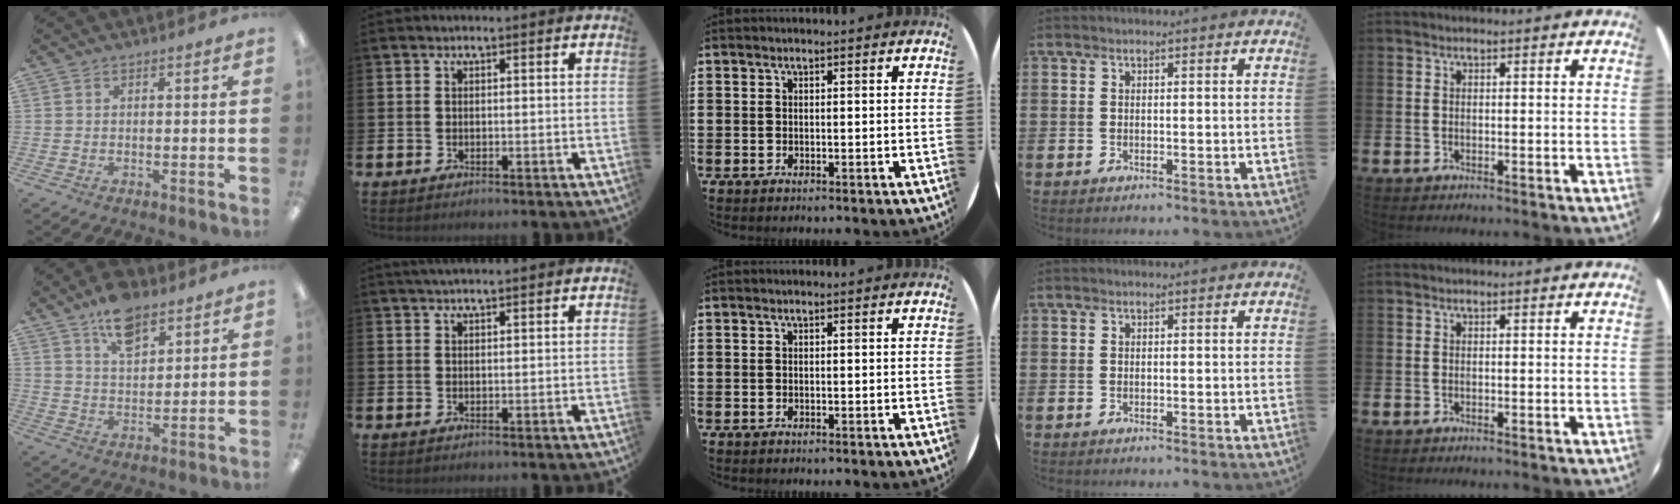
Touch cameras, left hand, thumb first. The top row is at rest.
{"thumb": {"total": 10.0, "force": [6.8, 5.2, 5.1], "torque": [-0.078, -0.032, 0.122]}, "index": {"total": 1.7, "force": [1.6, 0.2, 0.6], "torque": [-0.014, 0.000, 0.028]}}